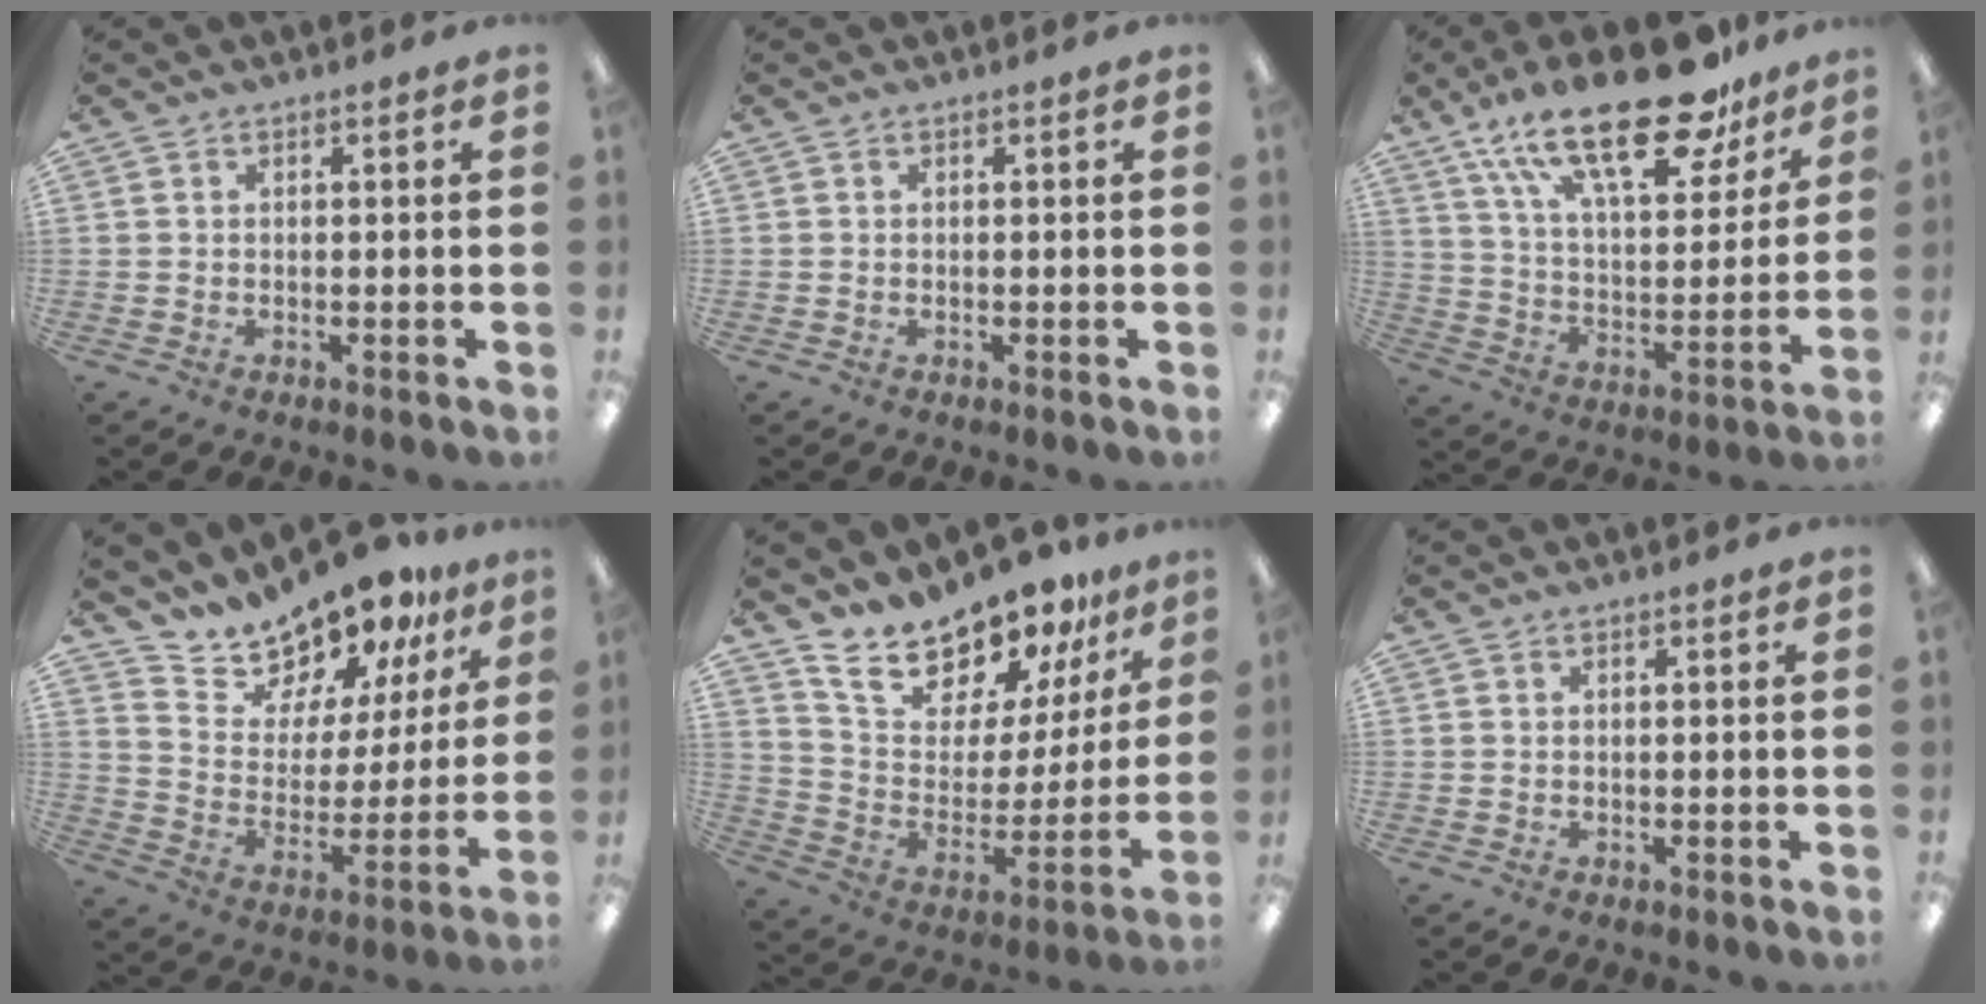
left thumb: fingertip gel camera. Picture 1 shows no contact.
{"total": 0.0}
{"total": 25.5, "force": [17.1, 10.0, 16.1], "torque": [-0.260, -0.097, 0.289]}
{"total": 14.9, "force": [14.2, 4.6, 1.2], "torque": [-0.039, -0.135, 0.257]}
{"total": 17.6, "force": [16.5, 5.1, 3.5], "torque": [-0.088, -0.144, 0.298]}
{"total": 0.0}